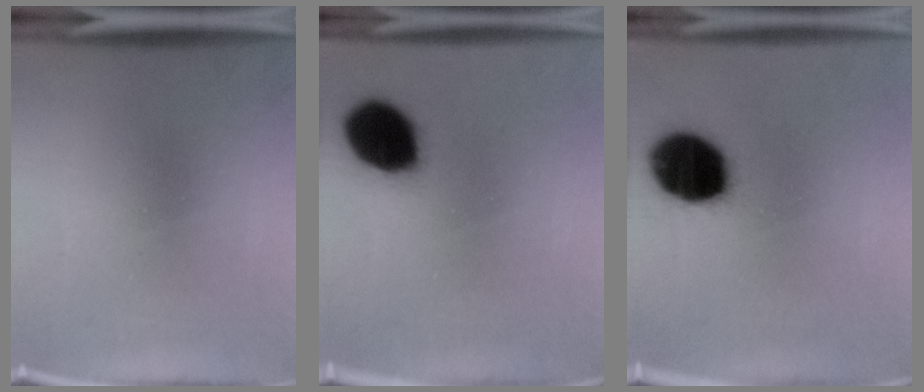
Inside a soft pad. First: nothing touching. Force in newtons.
{"total": 16.3}
{"total": 19.2}